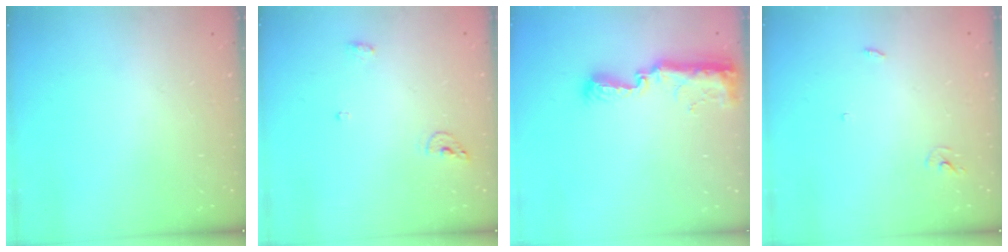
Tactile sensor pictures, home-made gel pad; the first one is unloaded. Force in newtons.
{"total": 5.7, "press": 5.7, "slide": 1.0}
{"total": 9.1, "press": 9.1, "slide": 0.8}
{"total": 2.4, "press": 2.4, "slide": 0.2}